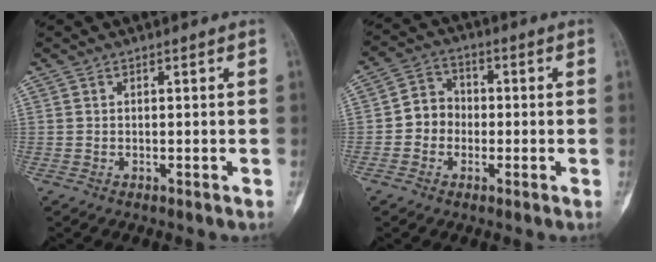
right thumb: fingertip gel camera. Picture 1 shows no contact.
{"total": 6.0, "force": [-1.1, 5.4, 2.4], "torque": [-0.011, 0.020, -0.034]}